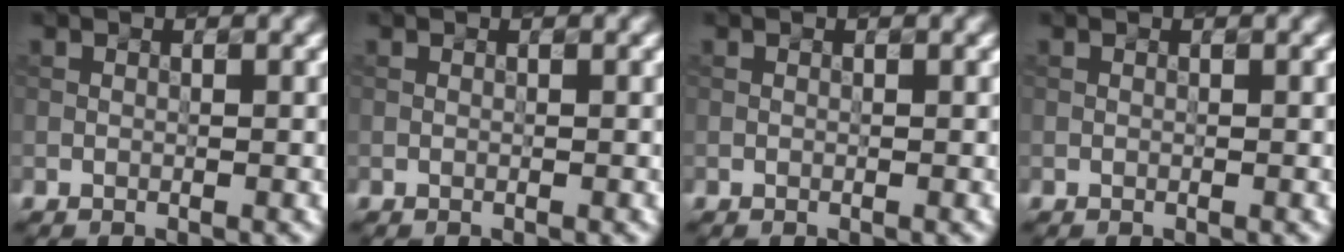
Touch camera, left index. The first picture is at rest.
{"total": 0.0}
{"total": 0.0}
{"total": 0.0}